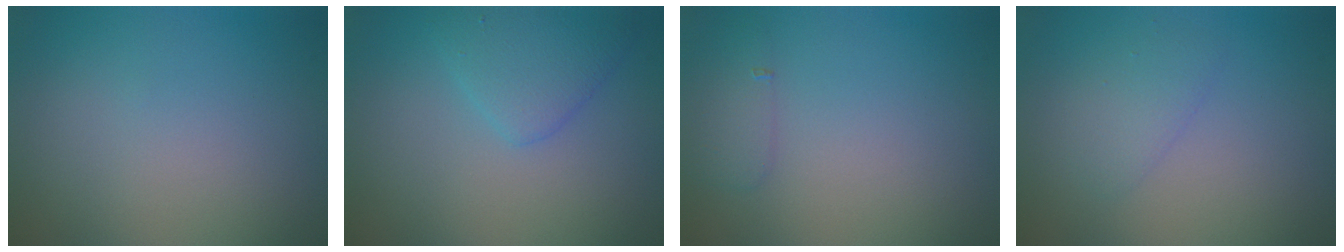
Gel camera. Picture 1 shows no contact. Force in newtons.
{"total": 2.7, "press": 2.7, "slide": 0.2}
{"total": 1.4, "press": 1.4, "slide": 0.0}
{"total": 1.6, "press": 1.6, "slide": 0.1}